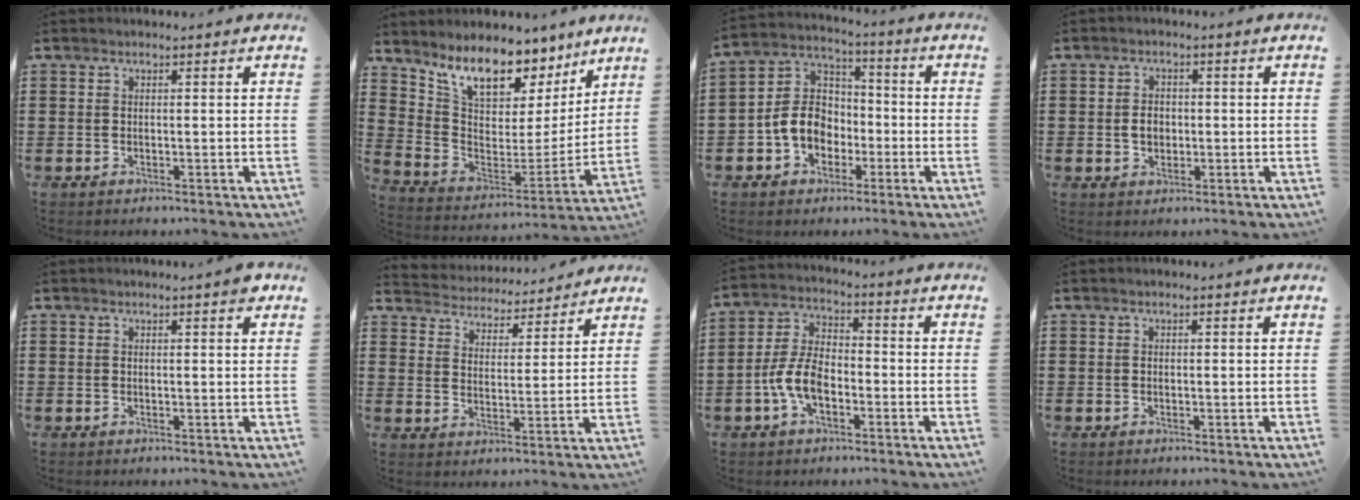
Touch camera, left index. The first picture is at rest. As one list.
[{"total": 10.1, "force": [8.4, 4.1, 3.9], "torque": [-0.107, -0.060, 0.153]}, {"total": 8.0, "force": [-2.5, 6.5, 3.9], "torque": [-0.118, 0.011, -0.058]}, {"total": 2.8, "force": [-0.3, 2.1, 1.7], "torque": [-0.030, 0.002, -0.011]}, {"total": 1.5, "force": [1.0, 0.1, 1.2], "torque": [-0.017, -0.001, 0.015]}, {"total": 4.3, "force": [4.2, 0.3, -0.5], "torque": [-0.016, -0.033, 0.070]}, {"total": 7.3, "force": [-2.9, 3.9, 5.4], "torque": [-0.132, 0.003, -0.062]}, {"total": 0.0}]